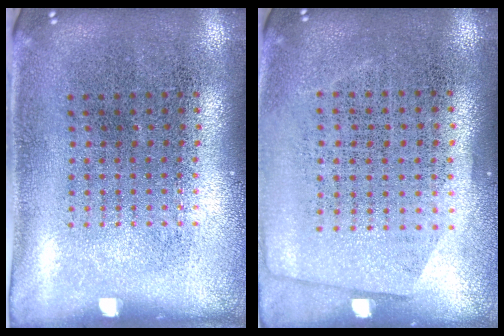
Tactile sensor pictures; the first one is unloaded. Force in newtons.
{"total": 0.5, "press": 0.0, "slide": 0.5}